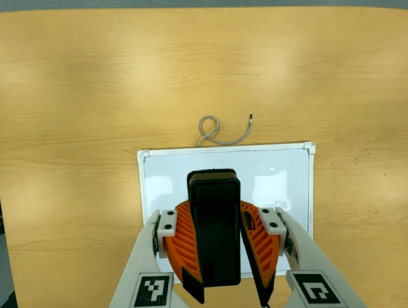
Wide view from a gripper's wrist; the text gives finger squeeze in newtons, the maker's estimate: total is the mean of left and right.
{"total": 11.6, "left": 10.9, "right": 12.3}